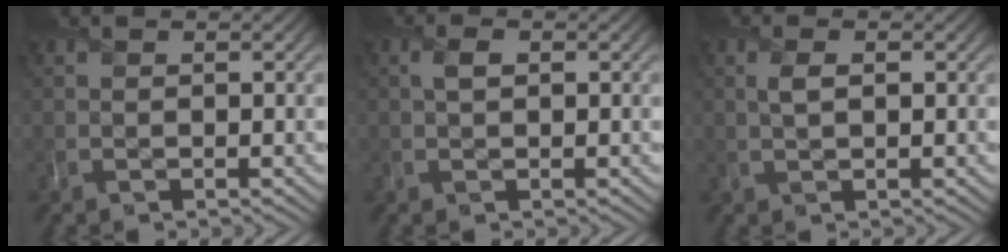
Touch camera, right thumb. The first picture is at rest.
{"total": 1.2, "force": [0.2, 0.7, 0.9], "torque": [-0.021, 0.003, 0.003]}
{"total": 1.6, "force": [0.4, 0.6, 1.4], "torque": [-0.031, 0.002, 0.008]}